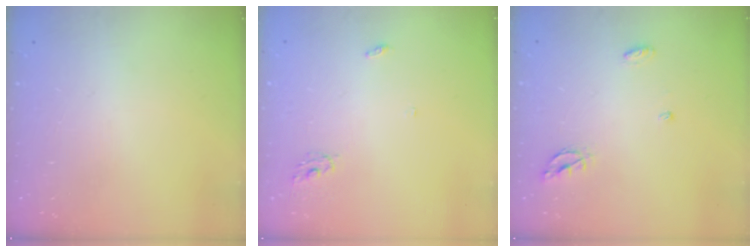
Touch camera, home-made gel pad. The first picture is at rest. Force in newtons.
{"total": 4.0, "press": 4.0, "slide": 0.3}
{"total": 5.0, "press": 5.0, "slide": 0.5}